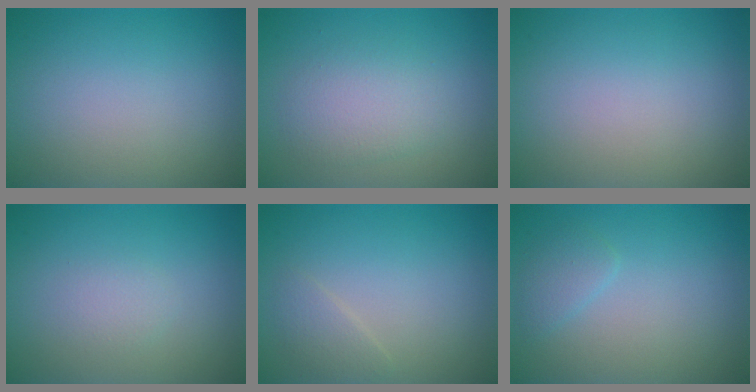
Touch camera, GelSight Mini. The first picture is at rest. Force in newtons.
{"total": 2.9, "press": 2.9, "slide": 0.1}
{"total": 0.0}
{"total": 1.1, "press": 1.1, "slide": 0.0}
{"total": 1.4, "press": 1.4, "slide": 0.1}
{"total": 1.4, "press": 1.4, "slide": 0.1}